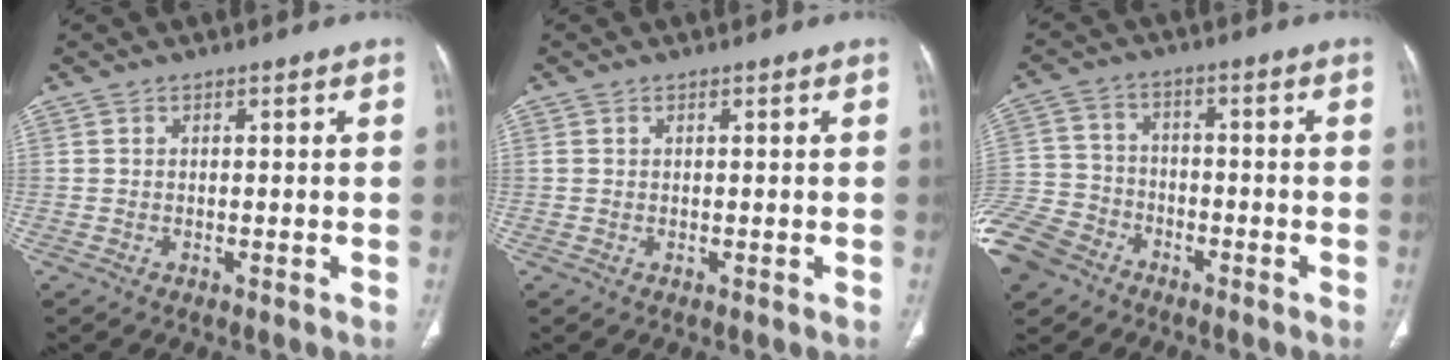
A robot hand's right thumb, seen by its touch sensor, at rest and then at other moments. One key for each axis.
{"total": 0.5, "fx": 0.3, "fy": 0.3, "fz": 0.3, "tx": -0.007, "ty": 0.007, "tz": 0.007}
{"total": 12.6, "fx": -8.0, "fy": 8.9, "fz": 4.0, "tx": -0.102, "ty": 0.034, "tz": -0.154}